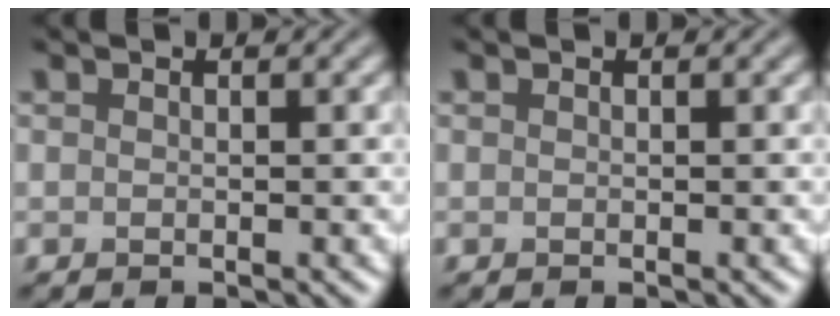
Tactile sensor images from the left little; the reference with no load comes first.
{"total": 0.0}